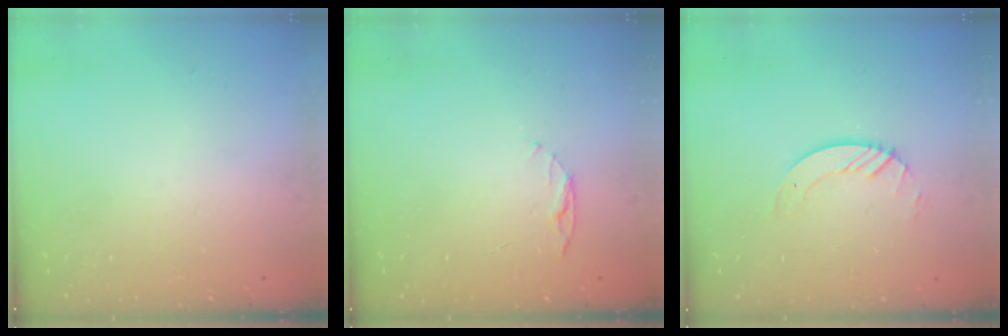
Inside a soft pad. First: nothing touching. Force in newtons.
{"total": 3.9, "press": 3.9, "slide": 0.4}
{"total": 3.2, "press": 3.2, "slide": 0.3}